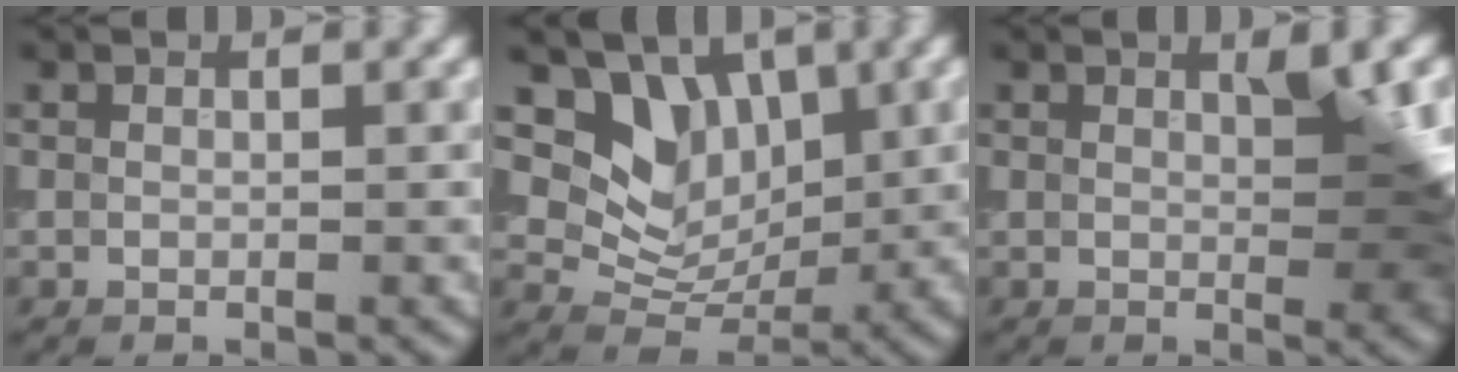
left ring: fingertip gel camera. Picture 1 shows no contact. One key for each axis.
{"total": 5.7, "fx": 2.5, "fy": 4.2, "fz": 3.0, "tx": -0.046, "ty": -0.015, "tz": 0.039}
{"total": 5.5, "fx": 1.4, "fy": 1.5, "fz": 5.1, "tx": -0.060, "ty": -0.001, "tz": 0.025}